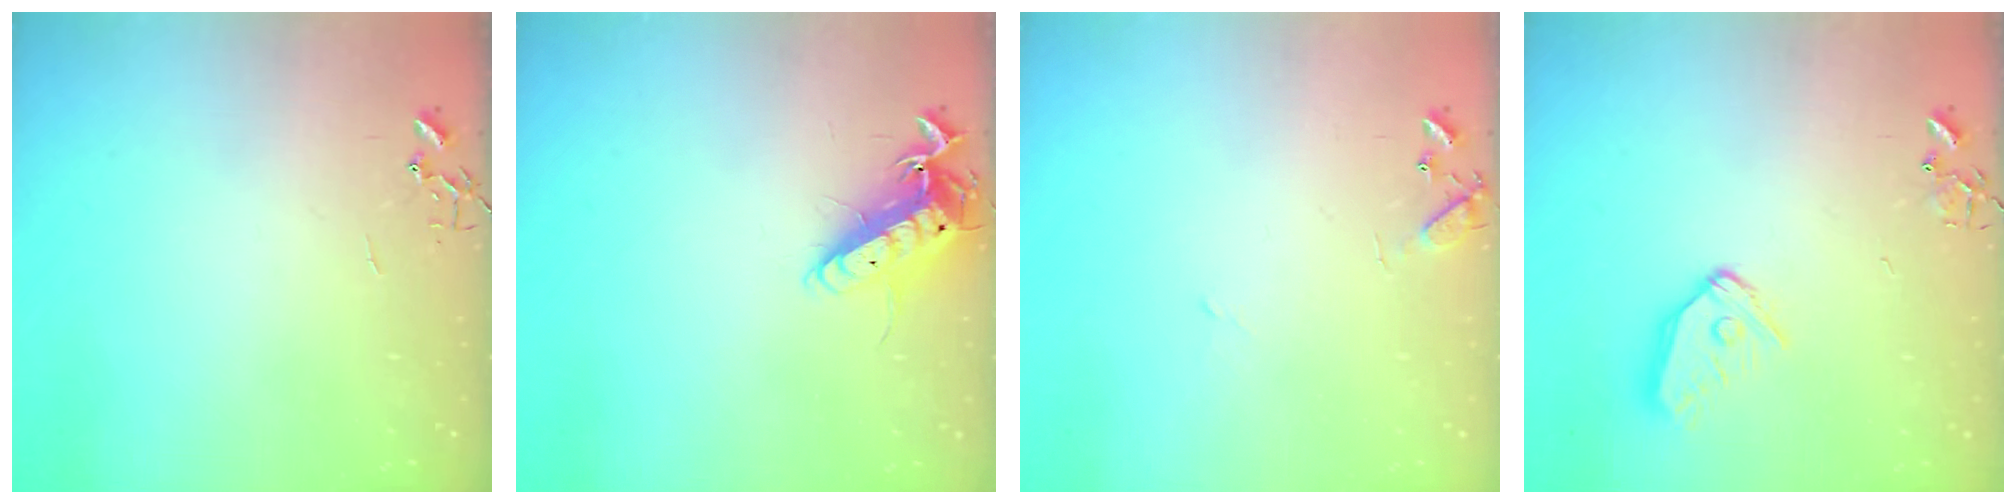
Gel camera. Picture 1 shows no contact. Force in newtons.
{"total": 13.2, "press": 13.1, "slide": 1.2}
{"total": 8.6, "press": 8.5, "slide": 1.1}
{"total": 12.5, "press": 12.4, "slide": 1.6}